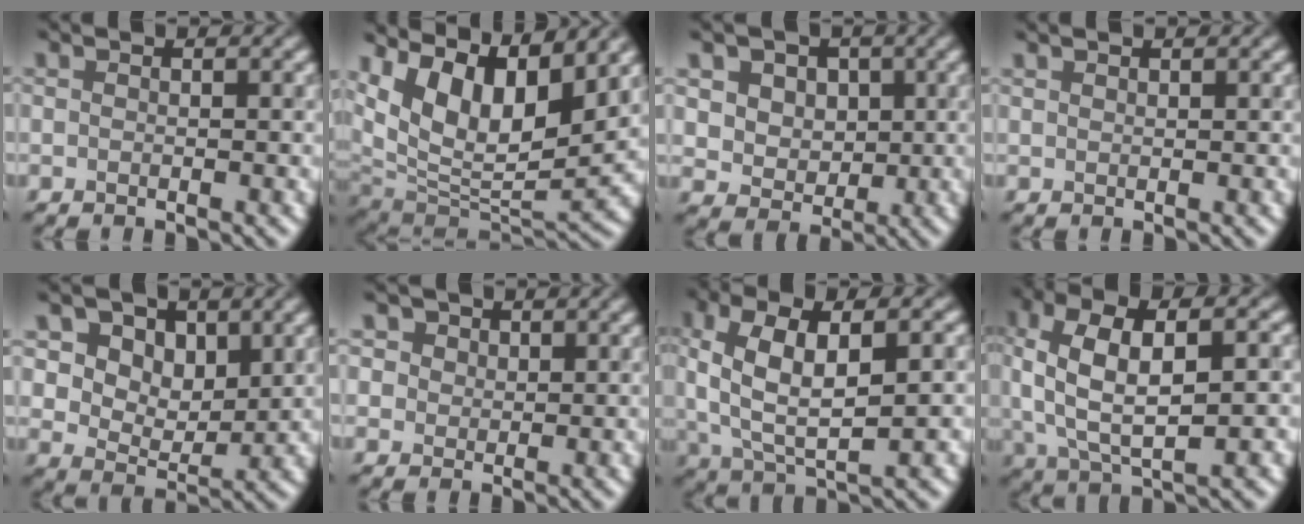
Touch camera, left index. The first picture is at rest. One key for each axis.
{"total": 12.5, "fx": 6.1, "fy": 5.8, "fz": 9.3, "tx": -0.161, "ty": 0.005, "tz": 0.108}
{"total": 6.3, "fx": 2.3, "fy": 5.0, "fz": 3.0, "tx": -0.061, "ty": 0.007, "tz": 0.030}
{"total": 0.7, "fx": 0.6, "fy": 0.1, "fz": 0.2, "tx": 0.001, "ty": 0.001, "tz": 0.013}
{"total": 5.7, "fx": 2.8, "fy": 3.7, "fz": 3.3, "tx": -0.060, "ty": -0.011, "tz": 0.043}
{"total": 4.1, "fx": 2.3, "fy": 2.9, "fz": 1.7, "tx": -0.046, "ty": 0.002, "tz": 0.032}
{"total": 8.2, "fx": 0.9, "fy": 3.5, "fz": 7.3, "tx": -0.139, "ty": 0.011, "tz": 0.013}
{"total": 9.8, "fx": 0.8, "fy": 4.7, "fz": 8.6, "tx": -0.170, "ty": 0.008, "tz": 0.010}